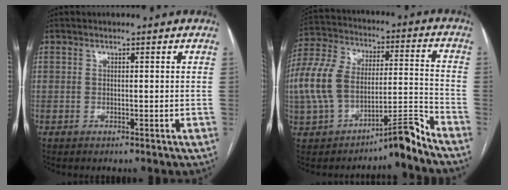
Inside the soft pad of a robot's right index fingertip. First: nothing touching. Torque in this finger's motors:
{"motor_torque": [0.96, -0.13, 0.35, 0.15]}